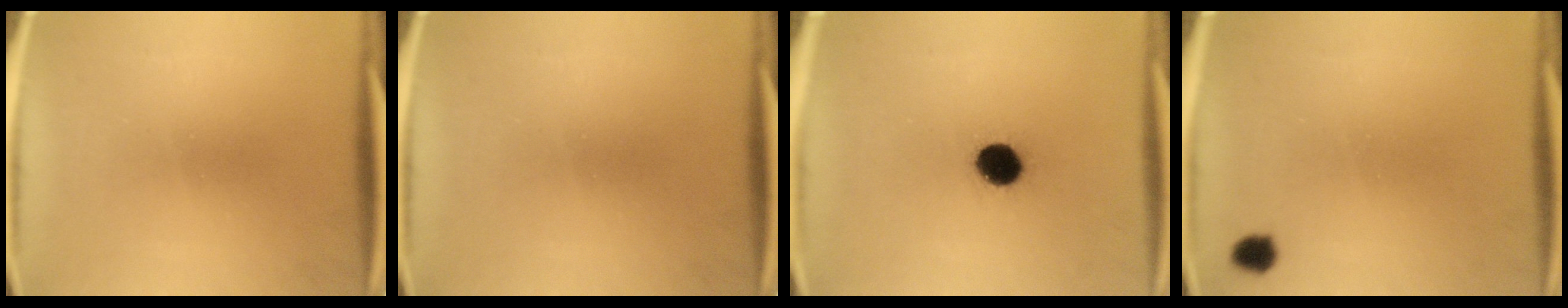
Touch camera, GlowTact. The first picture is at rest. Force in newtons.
{"total": 0.0}
{"total": 9.1}
{"total": 3.9}